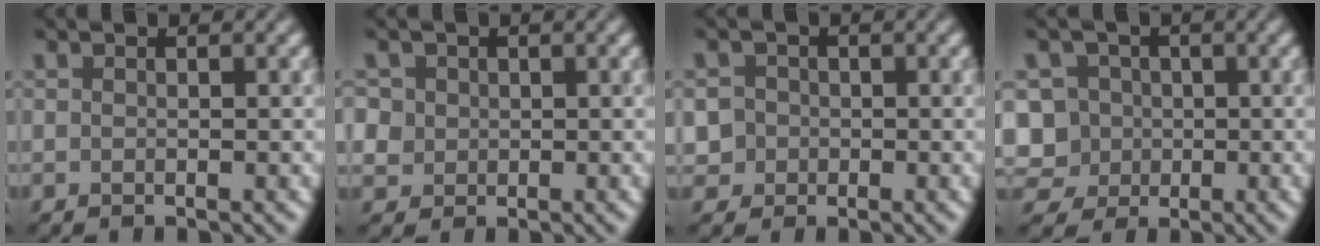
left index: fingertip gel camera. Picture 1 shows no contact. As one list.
[{"total": 3.9, "force": [1.5, 3.3, 1.5], "torque": [-0.038, 0.014, 0.021]}, {"total": 3.6, "force": [-0.5, 3.5, 1.0], "torque": [0.000, 0.019, -0.031]}, {"total": 7.3, "force": [-0.6, 6.8, 2.5], "torque": [-0.051, 0.023, -0.037]}]